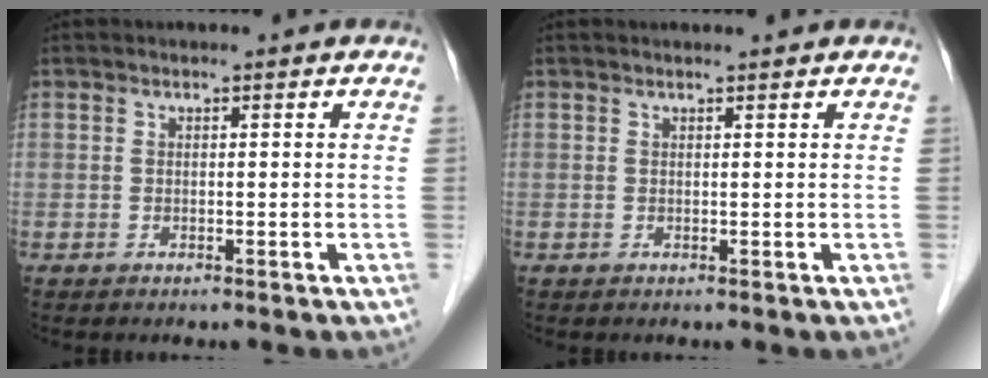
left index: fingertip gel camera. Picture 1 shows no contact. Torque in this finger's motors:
{"motor_torque": [0.10, -0.04, 0.00, -0.03]}